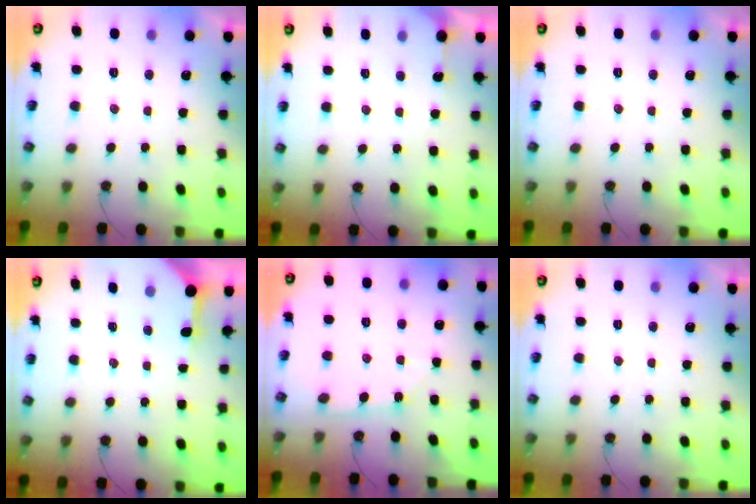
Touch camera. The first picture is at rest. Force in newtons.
{"total": 4.1, "press": 4.1, "slide": 0.5}
{"total": 0.0}
{"total": 4.1, "press": 4.1, "slide": 0.3}
{"total": 2.2, "press": 2.1, "slide": 0.3}
{"total": 0.0}